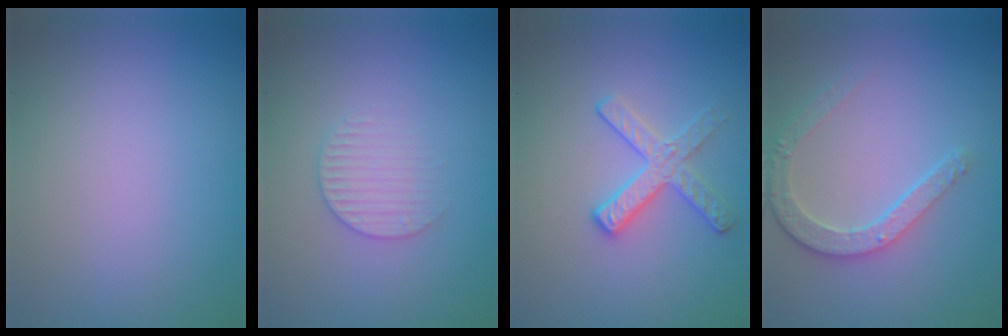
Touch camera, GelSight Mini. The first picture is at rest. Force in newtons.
{"total": 2.2, "press": 2.1, "slide": 0.5}
{"total": 2.8, "press": 2.7, "slide": 0.7}
{"total": 3.6, "press": 2.9, "slide": 2.2}